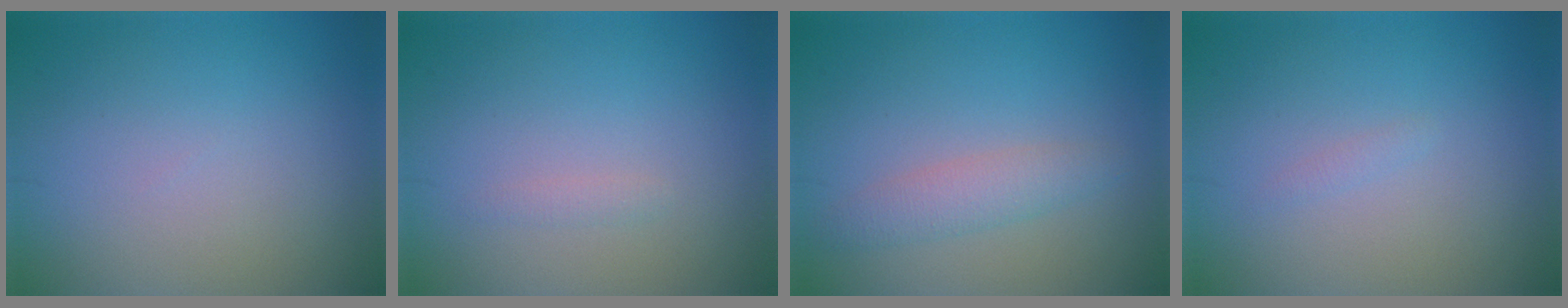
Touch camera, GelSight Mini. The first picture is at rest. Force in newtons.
{"total": 0.7, "press": 0.7, "slide": 0.0}
{"total": 2.4, "press": 2.4, "slide": 0.0}
{"total": 0.5, "press": 0.5, "slide": 0.1}